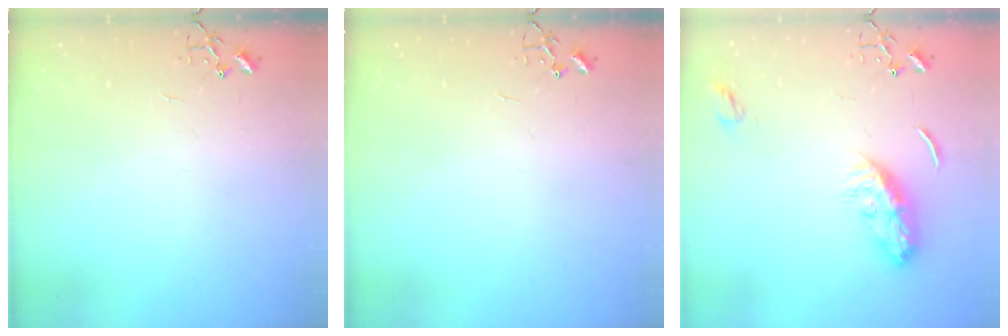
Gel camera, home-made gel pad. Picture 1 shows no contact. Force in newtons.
{"total": 0.0}
{"total": 10.6, "press": 10.5, "slide": 0.7}